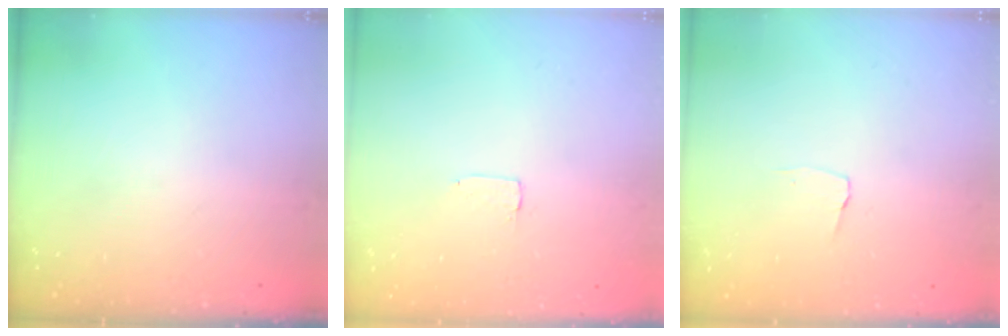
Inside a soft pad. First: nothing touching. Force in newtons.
{"total": 1.7, "press": 1.7, "slide": 0.1}
{"total": 2.9, "press": 2.8, "slide": 0.3}